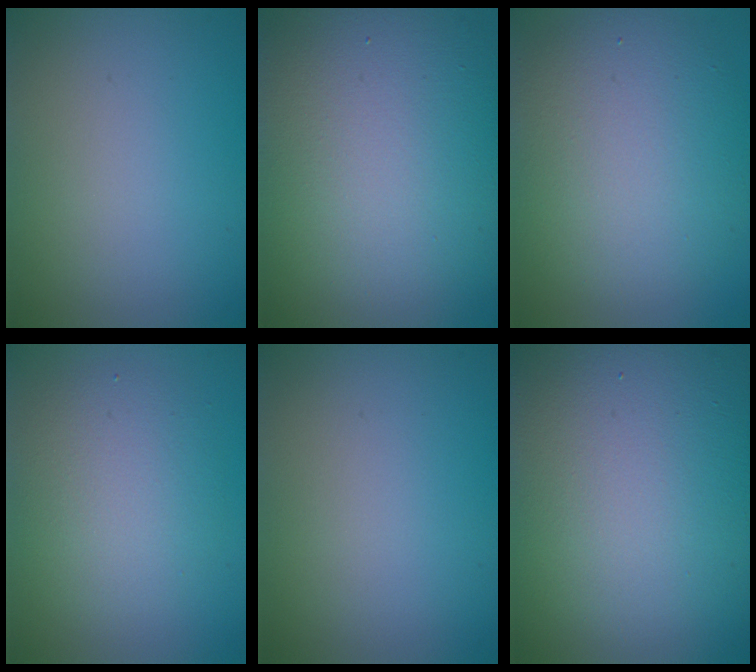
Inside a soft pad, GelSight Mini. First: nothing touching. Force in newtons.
{"total": 13.1, "press": 13.1, "slide": 1.1}
{"total": 8.4, "press": 8.4, "slide": 0.2}
{"total": 4.0, "press": 4.0, "slide": 0.3}
{"total": 0.0}
{"total": 19.8, "press": 19.7, "slide": 1.1}